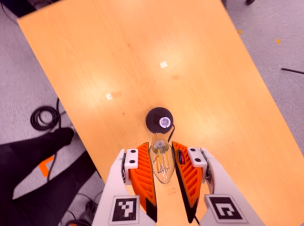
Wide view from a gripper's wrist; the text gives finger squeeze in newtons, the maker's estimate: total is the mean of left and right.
{"total": 11.7, "left": 12.0, "right": 11.5}